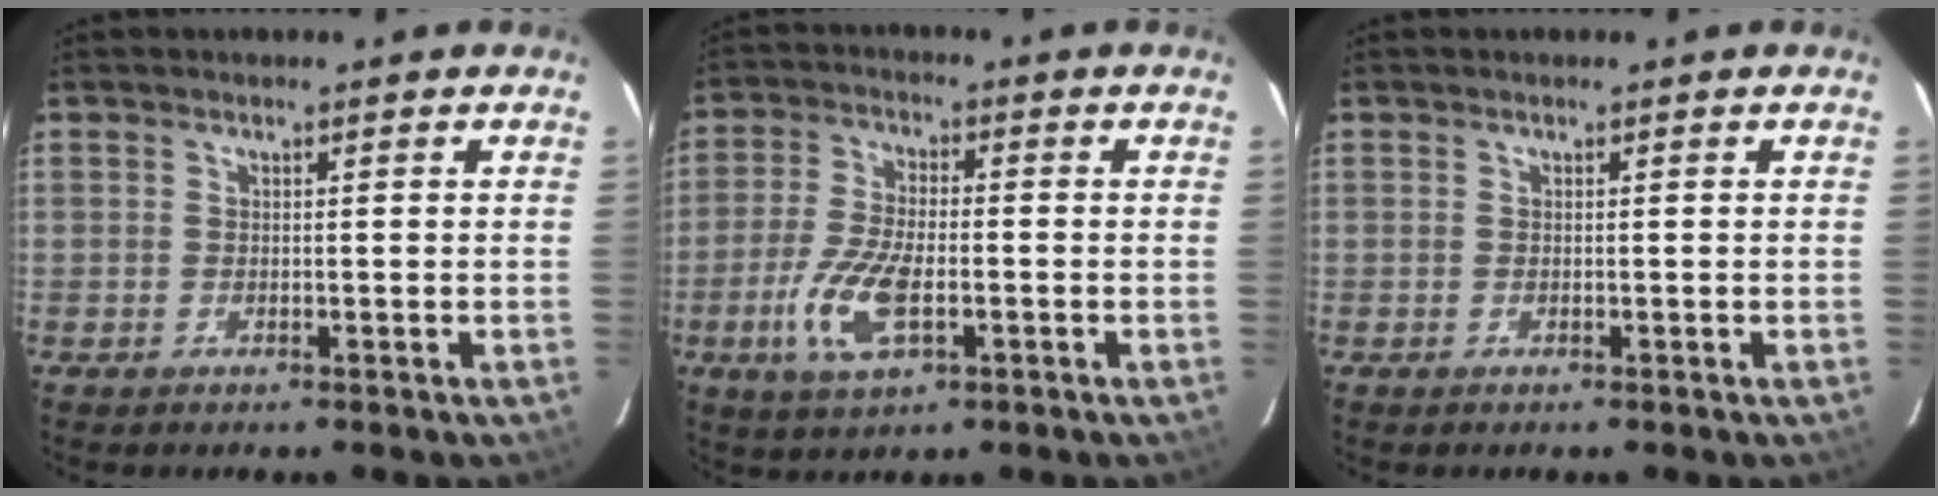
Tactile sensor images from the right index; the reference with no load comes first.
{"total": 10.4, "force": [-3.4, 4.4, 8.8], "torque": [-0.191, -0.007, -0.064]}
{"total": 0.0}